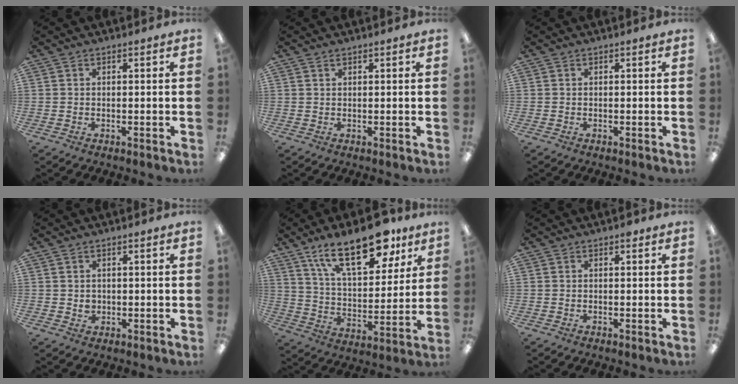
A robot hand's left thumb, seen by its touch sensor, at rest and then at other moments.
{"total": 0.8, "force": [0.6, 0.2, 0.4], "torque": [-0.008, 0.001, 0.011]}
{"total": 0.0}
{"total": 1.7, "force": [0.5, 1.5, 0.6], "torque": [-0.005, 0.001, 0.006]}
{"total": 22.1, "force": [13.6, 9.8, 14.4], "torque": [-0.227, -0.059, 0.229]}
{"total": 0.8, "force": [0.6, 0.4, 0.5], "torque": [-0.003, 0.000, 0.008]}